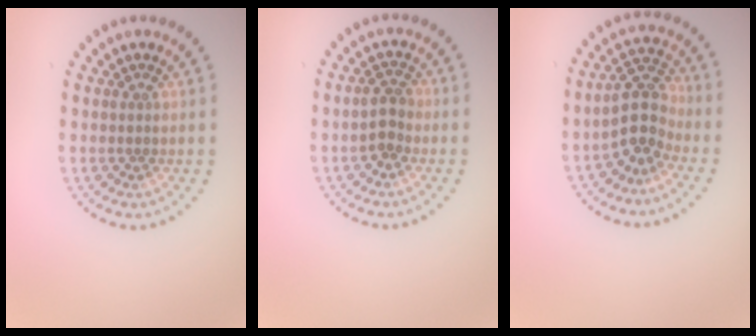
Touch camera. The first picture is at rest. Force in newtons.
{"total": 1.8, "press": 1.8, "slide": 0.3}
{"total": 3.8, "press": 3.4, "slide": 1.7}